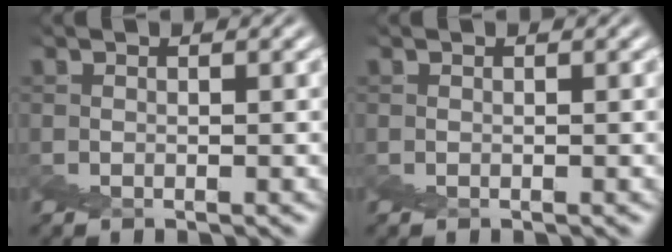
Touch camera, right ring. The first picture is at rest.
{"total": 0.0}